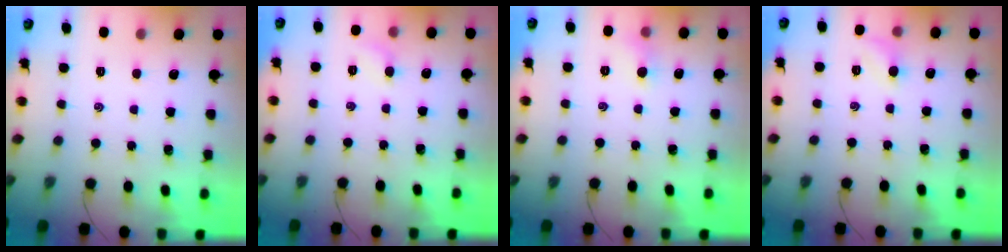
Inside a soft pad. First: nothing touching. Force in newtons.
{"total": 4.9, "press": 4.7, "slide": 1.5}
{"total": 4.2, "press": 3.9, "slide": 1.4}
{"total": 6.1, "press": 5.8, "slide": 2.0}